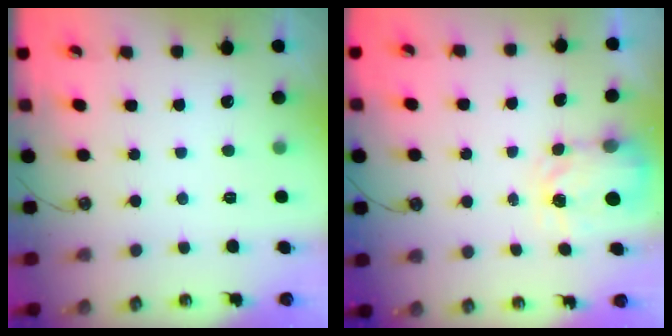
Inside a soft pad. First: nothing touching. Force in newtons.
{"total": 3.6, "press": 3.5, "slide": 0.6}